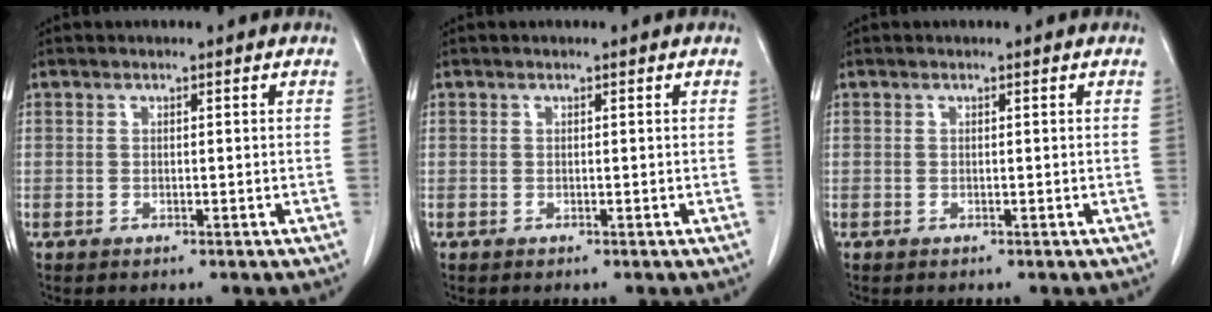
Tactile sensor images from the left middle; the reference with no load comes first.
{"total": 0.0}
{"total": 0.0}